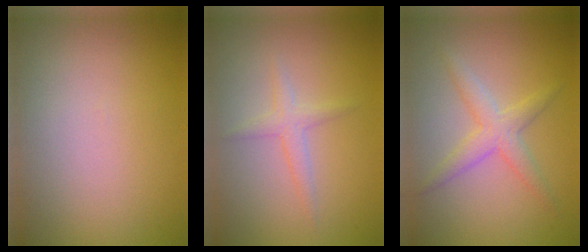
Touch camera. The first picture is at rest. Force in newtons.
{"total": 1.6, "press": 1.6, "slide": 0.0}
{"total": 2.8, "press": 2.8, "slide": 0.1}